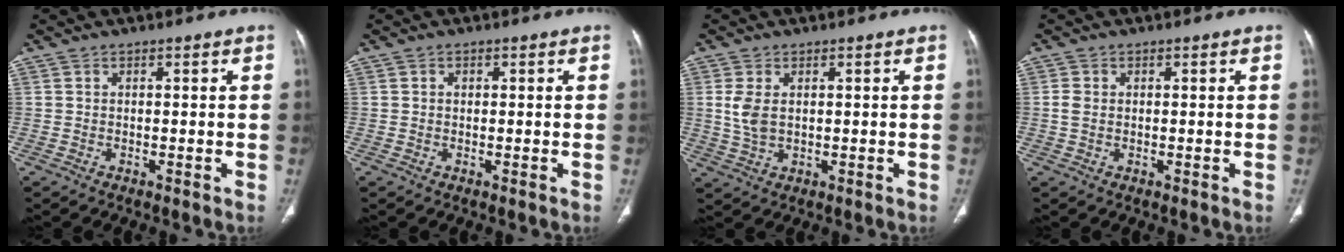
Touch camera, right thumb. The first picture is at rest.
{"total": 0.6, "force": [0.1, 0.5, 0.3], "torque": [-0.002, 0.001, 0.001]}
{"total": 4.6, "force": [0.7, 2.8, 3.6], "torque": [-0.083, -0.002, 0.020]}
{"total": 1.9, "force": [0.1, 1.4, 1.3], "torque": [-0.029, 0.003, 0.003]}